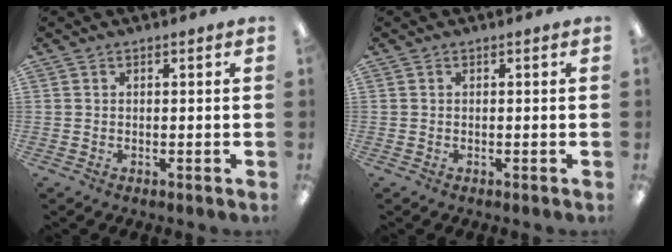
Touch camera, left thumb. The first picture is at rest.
{"total": 0.0}